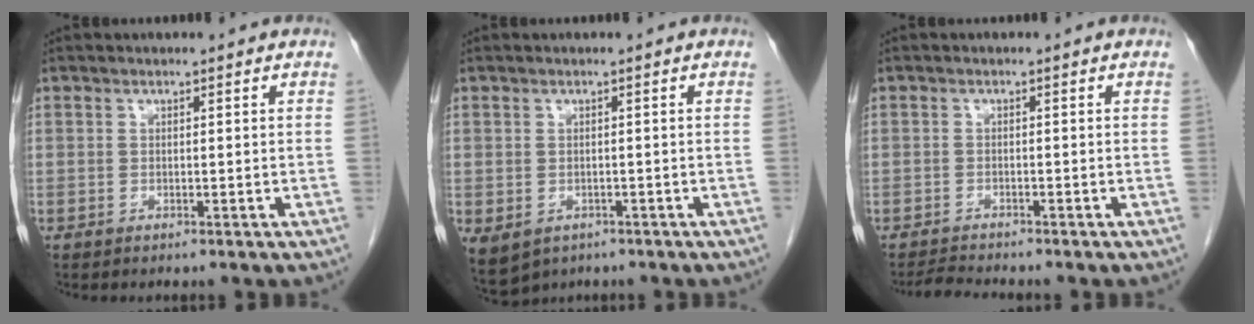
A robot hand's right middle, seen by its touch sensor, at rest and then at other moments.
{"total": 7.5, "force": [-4.0, 5.6, 3.2], "torque": [-0.080, -0.003, -0.052]}
{"total": 2.4, "force": [-2.3, -0.5, 0.3], "torque": [-0.015, -0.017, -0.041]}